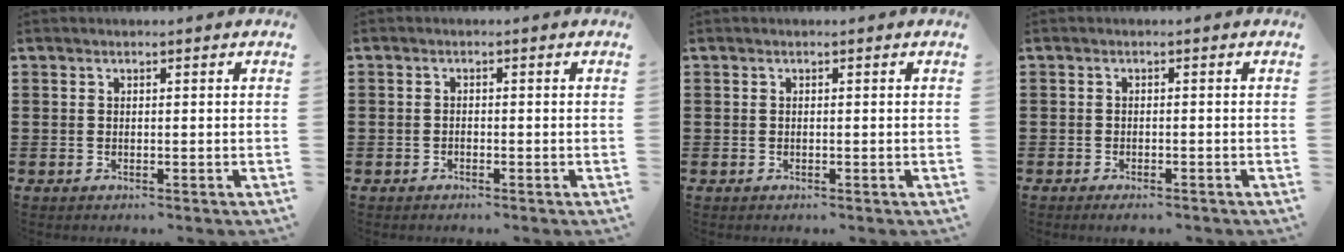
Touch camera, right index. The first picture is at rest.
{"total": 0.8, "force": [-0.7, 0.4, 0.1], "torque": [-0.003, 0.000, -0.015]}
{"total": 0.0}
{"total": 1.1, "force": [-1.1, 0.0, 0.3], "torque": [-0.009, -0.005, -0.020]}